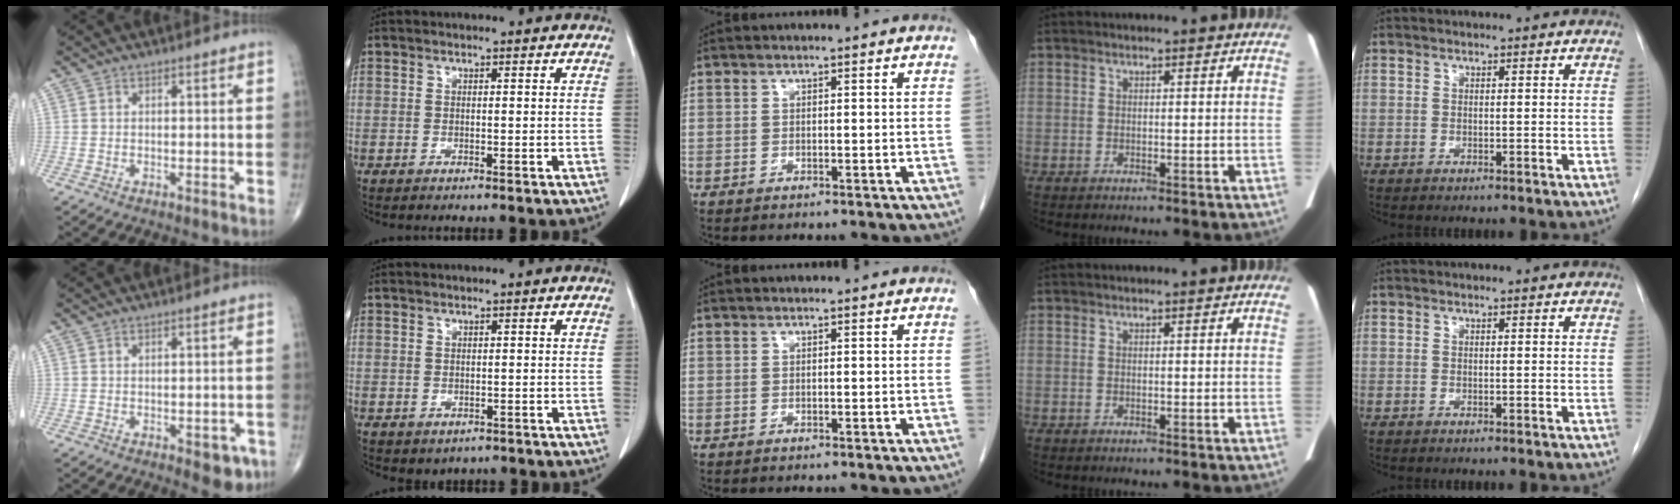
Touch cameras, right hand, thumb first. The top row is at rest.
{"thumb": {"total": 4.3, "force": [-1.8, 2.2, 3.2], "torque": [-0.015, 0.002, -0.017]}, "index": {"total": 2.0, "force": [-0.8, 1.8, 0.6], "torque": [-0.009, 0.001, 0.000]}}